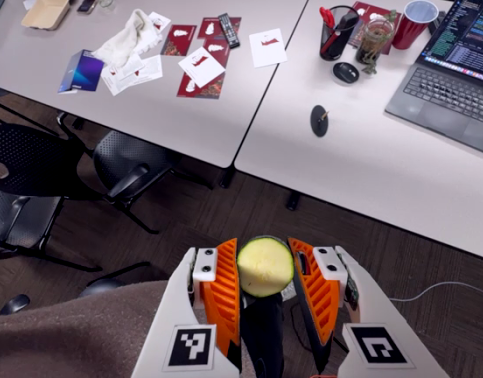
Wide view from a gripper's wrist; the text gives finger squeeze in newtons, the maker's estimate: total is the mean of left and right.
{"total": 11.7, "left": 12.1, "right": 11.3}